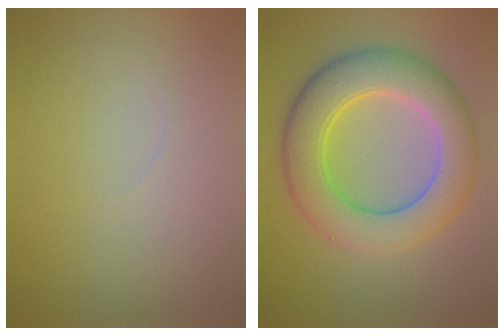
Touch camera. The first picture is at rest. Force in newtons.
{"total": 8.6, "press": 8.6, "slide": 0.1}